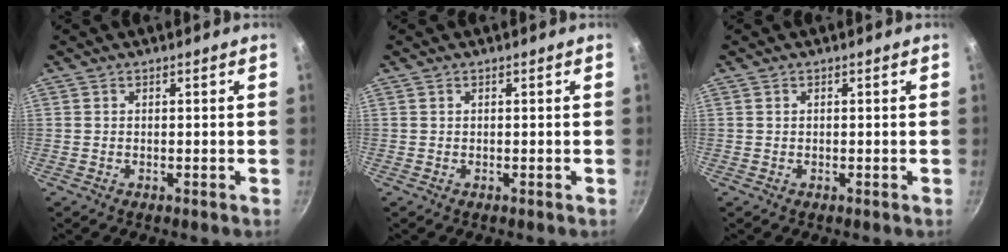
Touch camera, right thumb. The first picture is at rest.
{"total": 0.0}
{"total": 0.0}